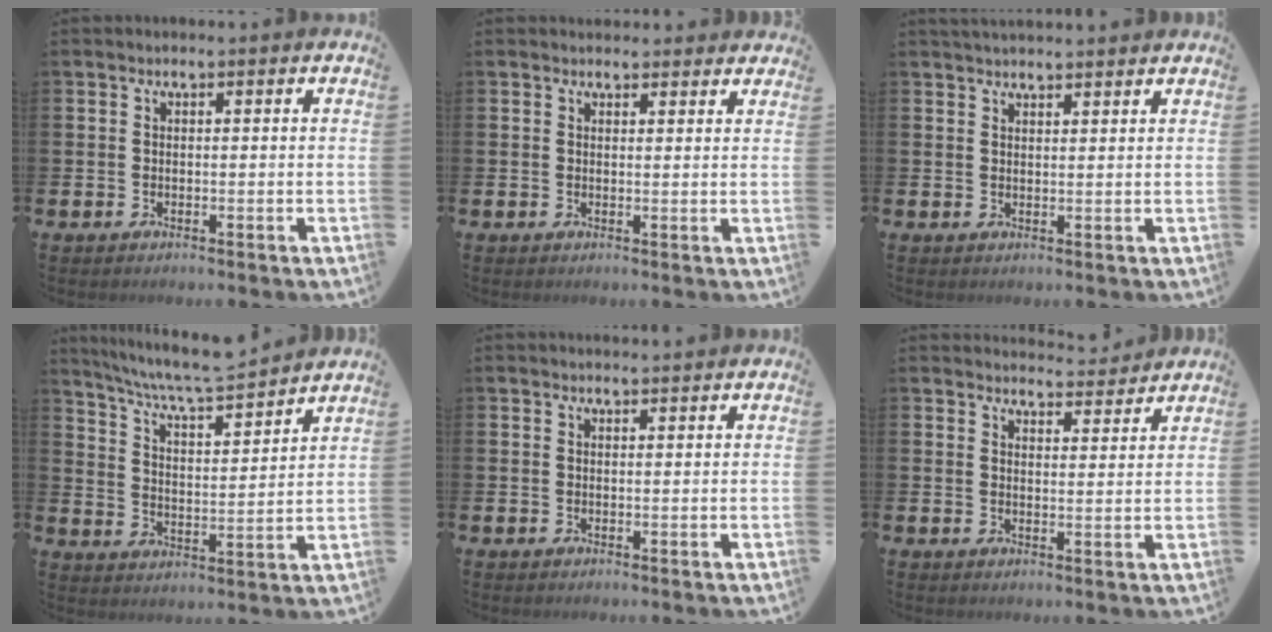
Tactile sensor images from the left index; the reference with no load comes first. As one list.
[{"total": 1.9, "force": [1.8, 0.6, -0.1], "torque": [0.012, -0.008, 0.030]}, {"total": 2.6, "force": [2.5, 0.2, 0.1], "torque": [-0.001, -0.010, 0.045]}, {"total": 7.4, "force": [7.1, 0.1, 2.1], "torque": [-0.069, -0.055, 0.123]}, {"total": 0.8, "force": [0.7, -0.1, 0.0], "torque": [0.012, -0.007, 0.012]}, {"total": 3.9, "force": [3.9, 0.2, 0.0], "torque": [-0.003, -0.026, 0.069]}]